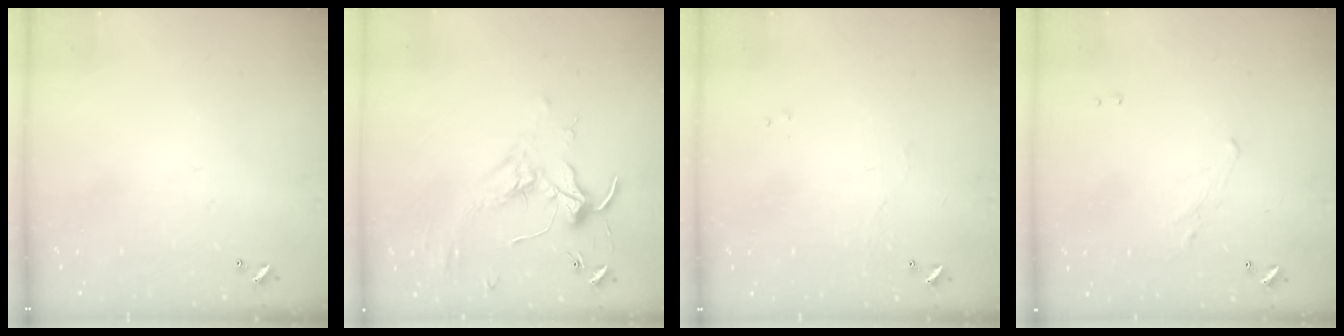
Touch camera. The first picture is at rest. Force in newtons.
{"total": 1.8, "press": 1.8, "slide": 0.4}
{"total": 1.2, "press": 1.1, "slide": 0.3}
{"total": 1.2, "press": 0.9, "slide": 0.8}